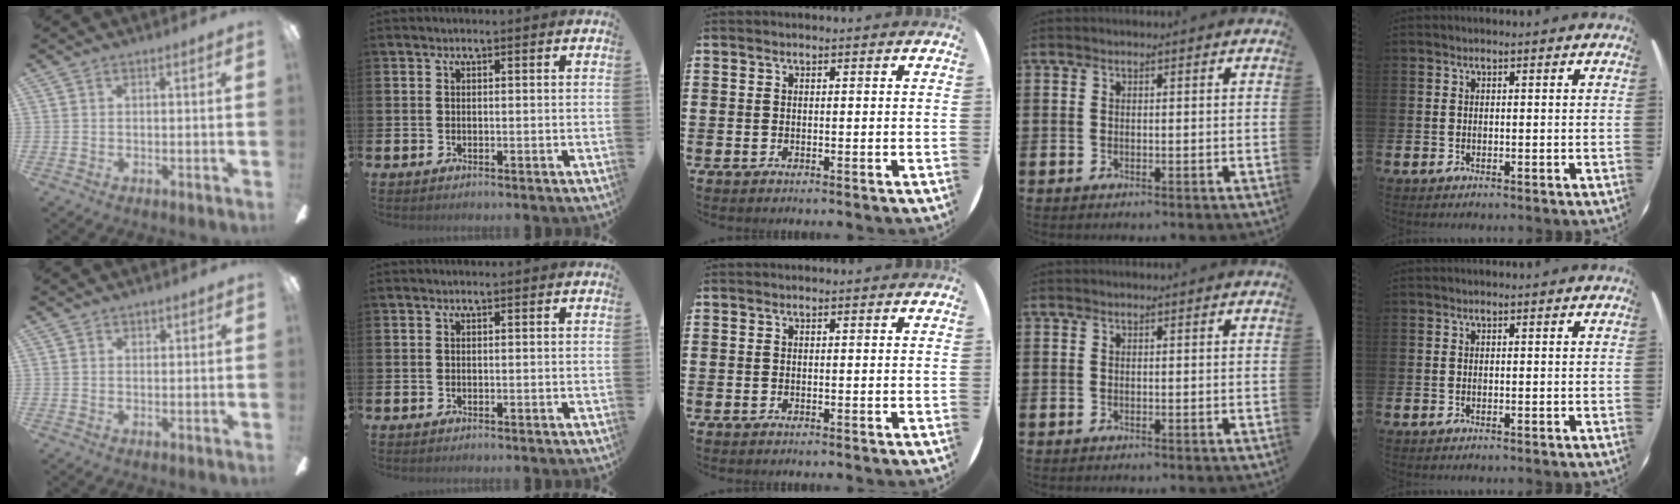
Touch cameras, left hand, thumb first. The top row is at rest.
{"thumb": {"total": 1.2, "force": [1.0, 0.8, 0.2], "torque": [0.011, -0.007, 0.015]}}